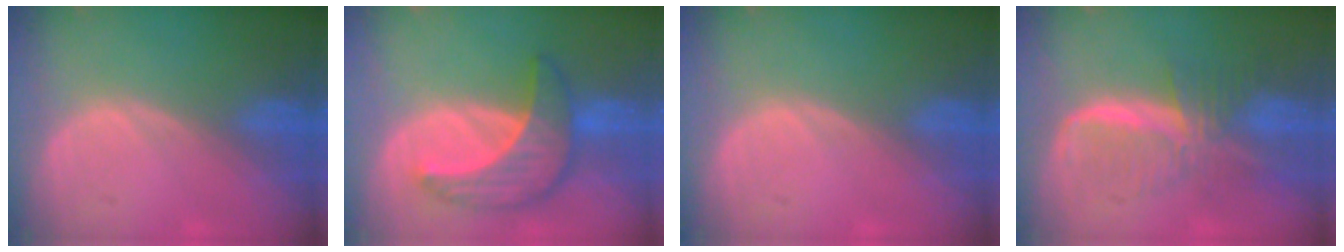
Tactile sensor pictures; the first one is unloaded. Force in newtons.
{"total": 7.9, "press": 7.9, "slide": 0.4}
{"total": 0.0}
{"total": 7.9, "press": 6.9, "slide": 3.9}